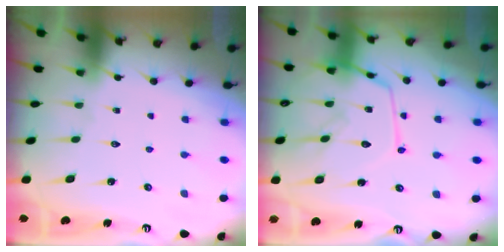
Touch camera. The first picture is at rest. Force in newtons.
{"total": 15.6, "press": 15.5, "slide": 1.3}